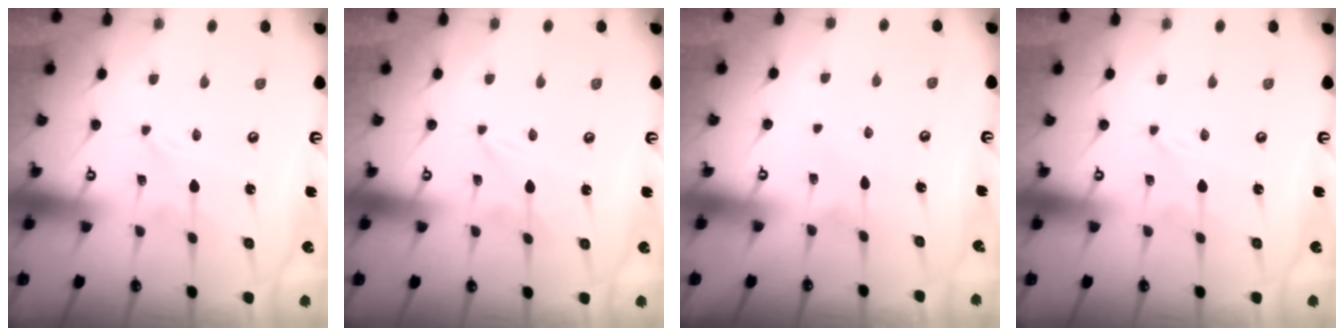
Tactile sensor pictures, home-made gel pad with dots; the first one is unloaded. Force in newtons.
{"total": 0.0}
{"total": 3.6, "press": 3.6, "slide": 0.4}
{"total": 0.0}